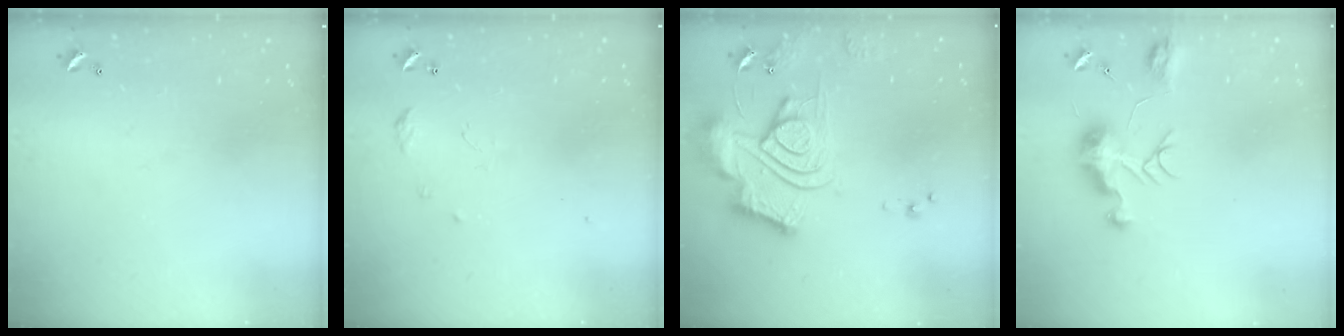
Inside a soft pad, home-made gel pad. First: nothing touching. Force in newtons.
{"total": 5.1, "press": 5.0, "slide": 0.6}
{"total": 18.3, "press": 18.2, "slide": 1.9}
{"total": 9.5, "press": 9.5, "slide": 0.5}